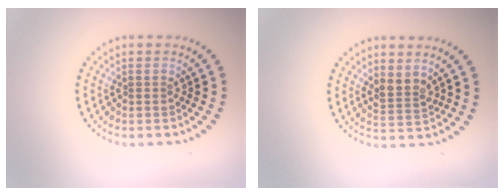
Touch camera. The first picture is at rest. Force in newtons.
{"total": 2.1, "press": 1.7, "slide": 1.2}